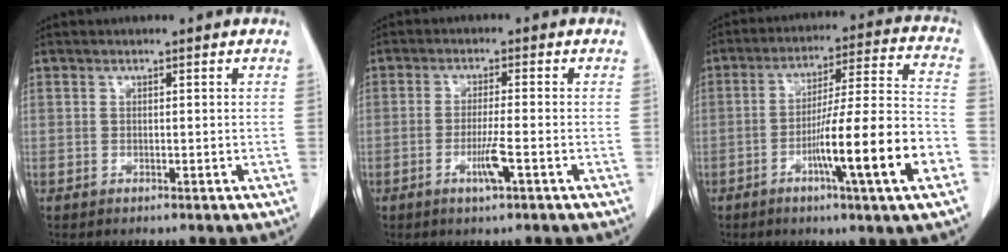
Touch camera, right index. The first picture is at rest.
{"total": 3.9, "force": [-1.6, -0.2, 3.6], "torque": [-0.069, -0.007, -0.029]}
{"total": 16.0, "force": [-6.0, -0.3, 14.8], "torque": [-0.245, 0.000, -0.093]}